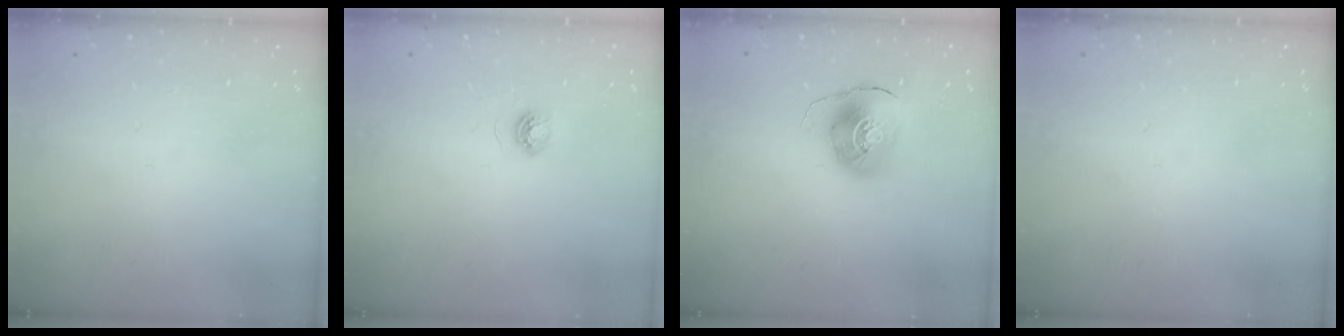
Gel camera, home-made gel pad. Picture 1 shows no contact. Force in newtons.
{"total": 4.5, "press": 4.4, "slide": 0.5}
{"total": 9.1, "press": 9.0, "slide": 0.9}
{"total": 0.0}